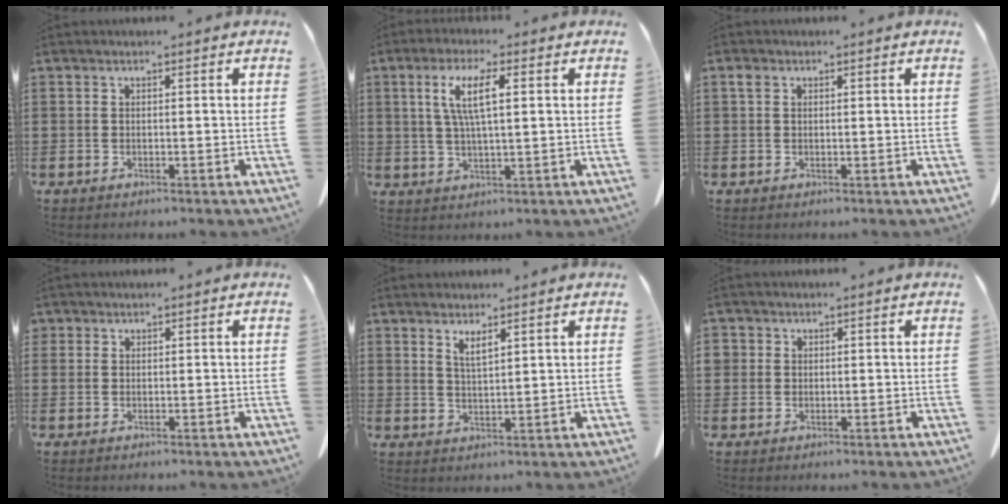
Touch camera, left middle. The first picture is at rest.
{"total": 6.4, "force": [1.9, 1.4, 5.9], "torque": [-0.120, 0.007, 0.030]}
{"total": 1.2, "force": [0.5, 0.8, 0.7], "torque": [-0.019, 0.003, 0.009]}
{"total": 0.8, "force": [0.6, 0.6, 0.1], "torque": [-0.004, 0.003, 0.011]}
{"total": 2.7, "force": [2.1, 0.4, 1.6], "torque": [-0.036, 0.001, 0.038]}
{"total": 1.2, "force": [0.6, 1.0, 0.1], "torque": [-0.007, 0.003, 0.014]}